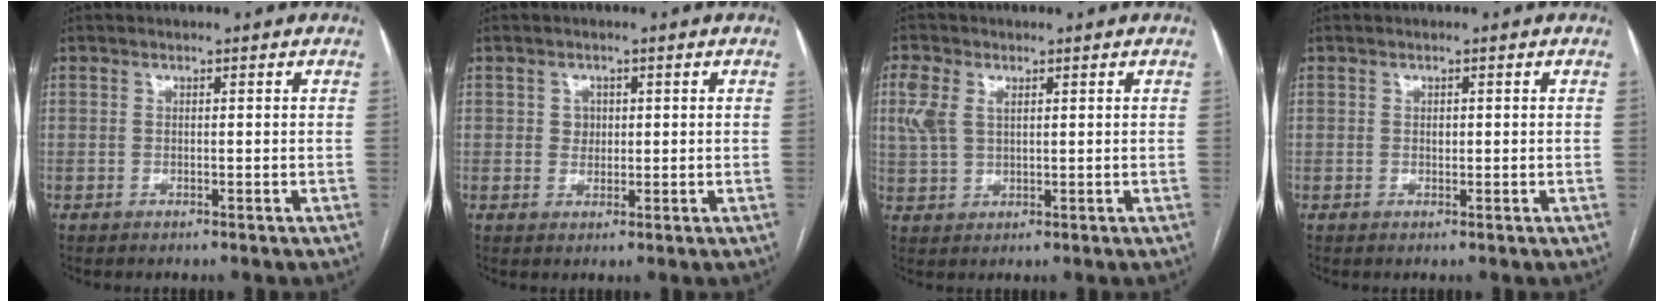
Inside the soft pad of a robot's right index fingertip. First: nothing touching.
{"total": 2.0, "force": [0.4, 1.8, 0.8], "torque": [-0.008, 0.001, 0.006]}
{"total": 5.3, "force": [2.3, 3.2, 3.5], "torque": [-0.106, 0.022, 0.048]}
{"total": 0.7, "force": [0.1, 0.5, 0.5], "torque": [-0.006, 0.001, 0.000]}